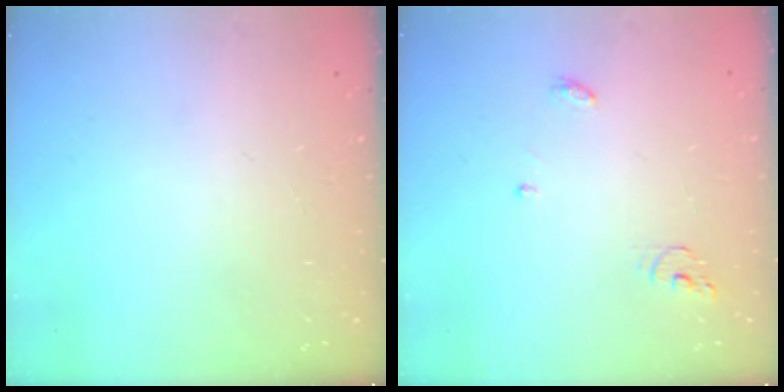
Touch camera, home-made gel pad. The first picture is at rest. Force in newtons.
{"total": 4.6, "press": 4.5, "slide": 0.3}